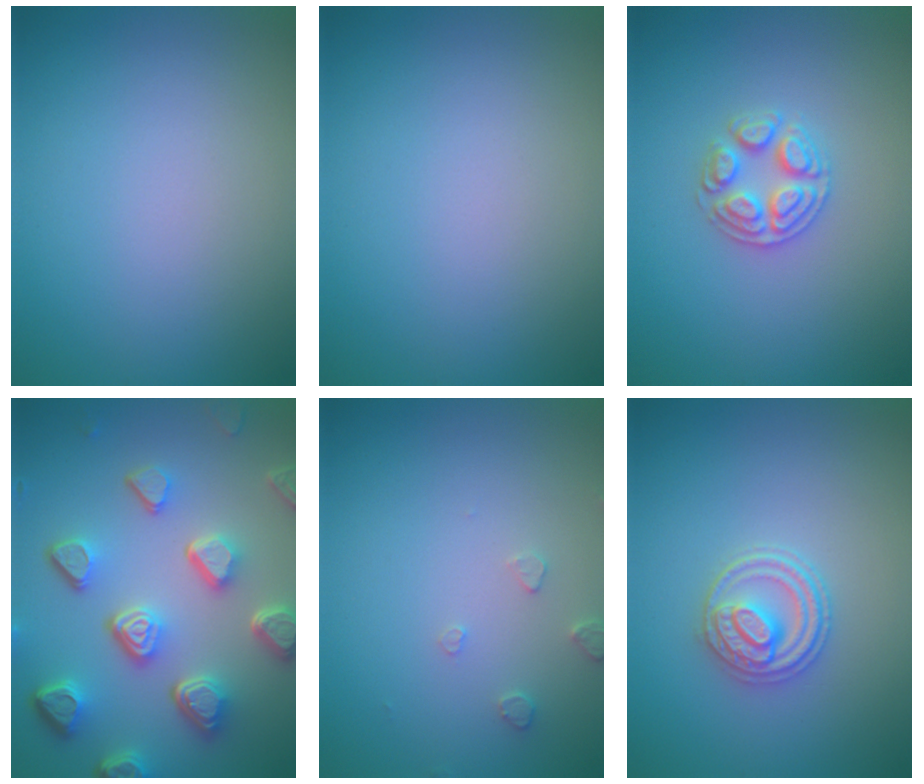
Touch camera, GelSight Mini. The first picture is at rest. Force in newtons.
{"total": 0.0}
{"total": 2.7, "press": 2.6, "slide": 0.7}
{"total": 7.5, "press": 5.6, "slide": 5.0}
{"total": 1.2, "press": 1.2, "slide": 0.2}
{"total": 3.2, "press": 3.0, "slide": 1.0}